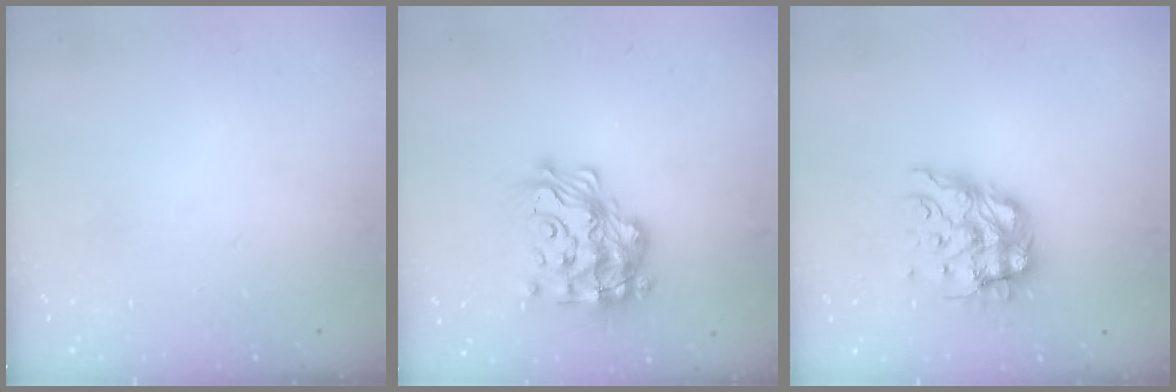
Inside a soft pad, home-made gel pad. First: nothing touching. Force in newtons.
{"total": 22.7, "press": 22.7, "slide": 1.7}
{"total": 11.8, "press": 11.7, "slide": 1.2}